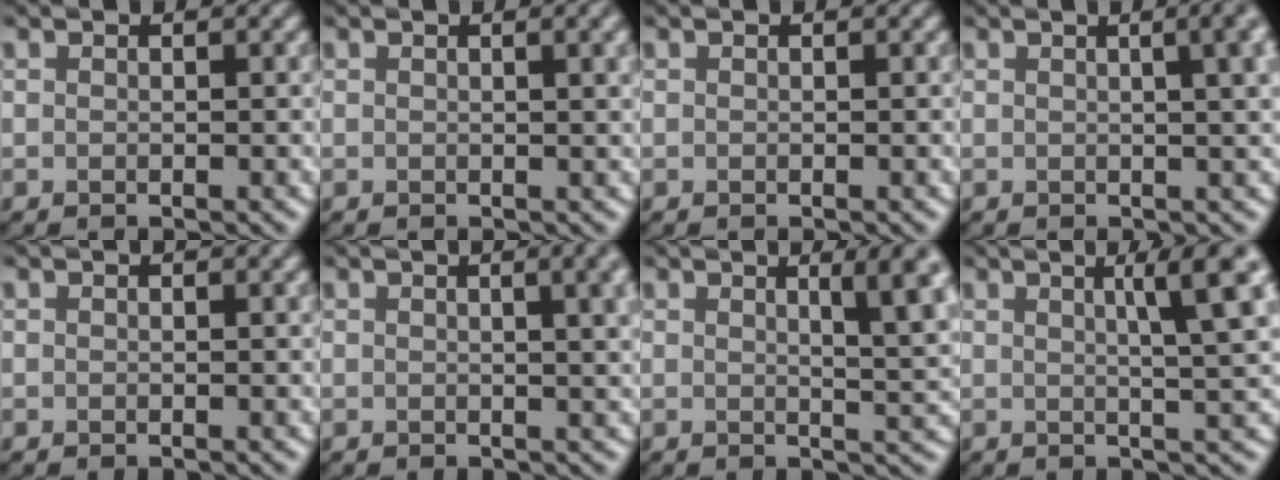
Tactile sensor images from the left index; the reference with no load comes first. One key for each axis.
{"total": 2.6, "fx": 0.9, "fy": 0.9, "fz": 2.3, "tx": -0.018, "ty": 0.007, "tz": 0.009}
{"total": 0.0}
{"total": 8.4, "fx": 2.6, "fy": 4.2, "fz": 6.8, "tx": -0.010, "ty": 0.054, "tz": -0.006}
{"total": 0.0}
{"total": 6.2, "fx": 1.9, "fy": 2.8, "fz": 5.2, "tx": -0.023, "ty": 0.030, "tz": 0.003}
{"total": 5.6, "fx": 2.0, "fy": 1.5, "fz": 5.1, "tx": -0.049, "ty": 0.006, "tz": 0.027}
{"total": 6.9, "fx": 2.3, "fy": 1.3, "fz": 6.4, "tx": -0.065, "ty": 0.014, "tz": 0.033}